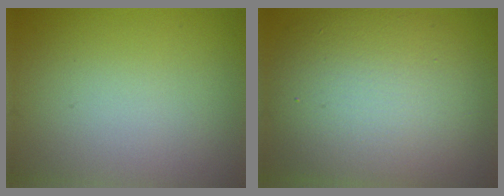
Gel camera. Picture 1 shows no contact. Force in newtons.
{"total": 10.0, "press": 10.0, "slide": 0.4}